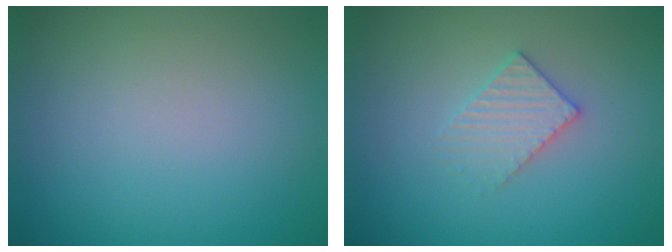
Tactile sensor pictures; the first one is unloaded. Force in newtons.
{"total": 2.3, "press": 2.2, "slide": 0.3}